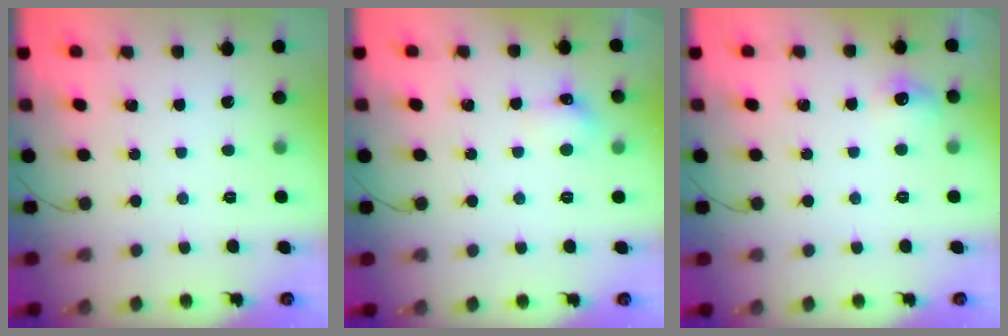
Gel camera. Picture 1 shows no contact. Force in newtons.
{"total": 5.4, "press": 5.1, "slide": 1.9}
{"total": 6.9, "press": 6.7, "slide": 1.4}